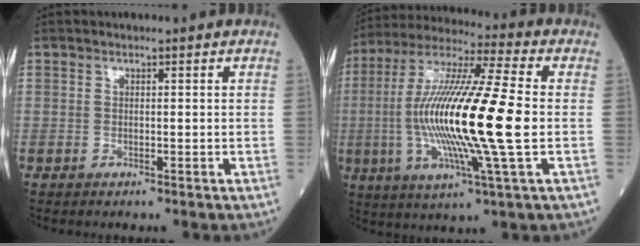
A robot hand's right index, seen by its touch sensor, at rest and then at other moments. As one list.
[{"total": 20.8, "force": [-1.8, 0.7, 20.7], "torque": [-0.413, -0.006, -0.043]}]